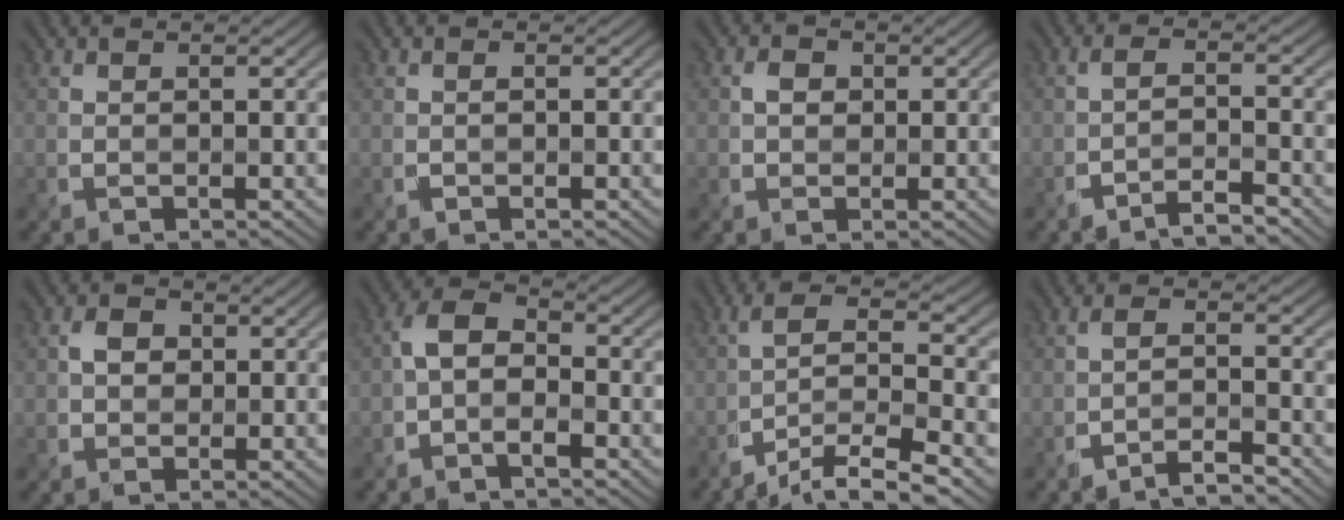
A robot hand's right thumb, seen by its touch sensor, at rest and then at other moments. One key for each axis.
{"total": 0.6, "fx": -0.1, "fy": 0.2, "fz": 0.5, "tx": -0.008, "ty": 0.001, "tz": -0.003}
{"total": 1.3, "fx": 0.1, "fy": 1.3, "fz": 0.5, "tx": -0.012, "ty": 0.000, "tz": 0.001}
{"total": 3.7, "fx": -2.9, "fy": 0.5, "fz": 2.3, "tx": -0.036, "ty": 0.014, "tz": -0.064}
{"total": 1.7, "fx": 0.0, "fy": 1.6, "fz": 0.7, "tx": -0.016, "ty": 0.001, "tz": -0.001}
{"total": 4.1, "fx": -1.5, "fy": 2.2, "fz": 3.1, "tx": -0.062, "ty": 0.012, "tz": -0.033}
{"total": 10.5, "fx": -6.6, "fy": 2.6, "fz": 7.7, "tx": -0.139, "ty": 0.001, "tz": -0.111}
{"total": 3.8, "fx": -3.0, "fy": 0.5, "fz": 2.3, "tx": -0.033, "ty": 0.015, "tz": -0.065}